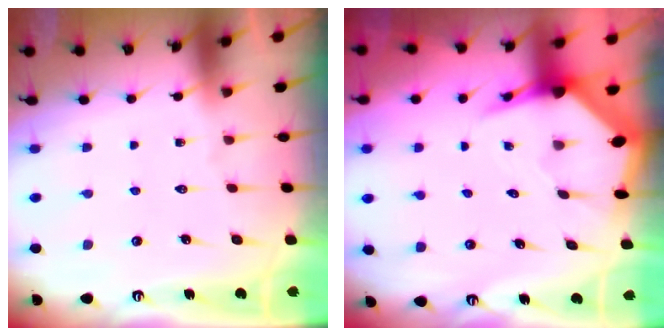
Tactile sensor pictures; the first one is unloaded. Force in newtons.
{"total": 4.9, "press": 4.9, "slide": 0.6}